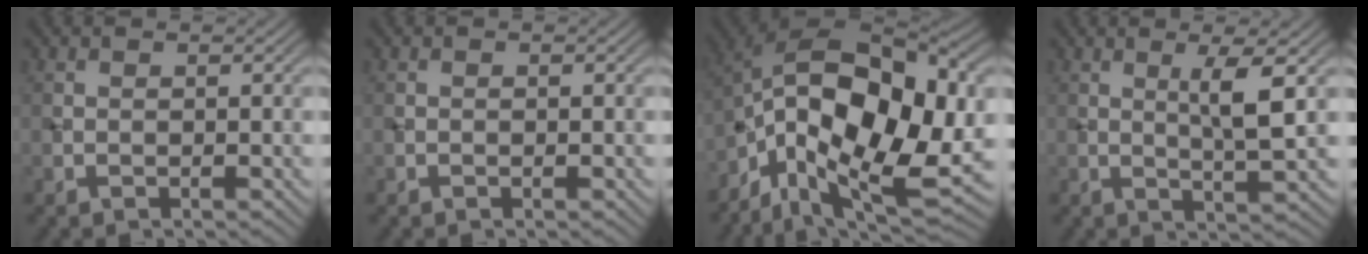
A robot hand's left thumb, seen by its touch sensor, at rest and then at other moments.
{"total": 0.0}
{"total": 18.7, "force": [-4.6, 10.1, 15.0], "torque": [-0.285, -0.018, -0.074]}
{"total": 4.6, "force": [1.2, 0.4, 4.4], "torque": [-0.088, -0.001, 0.028]}